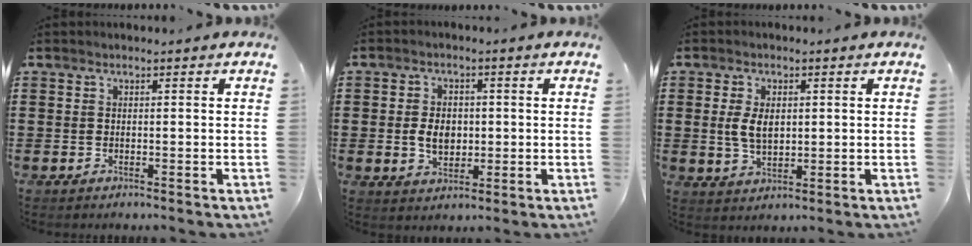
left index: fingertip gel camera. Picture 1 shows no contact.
{"total": 4.7, "force": [0.0, 3.2, 3.4], "torque": [-0.062, -0.001, -0.007]}
{"total": 4.8, "force": [0.8, 2.7, 3.9], "torque": [-0.080, 0.002, 0.010]}